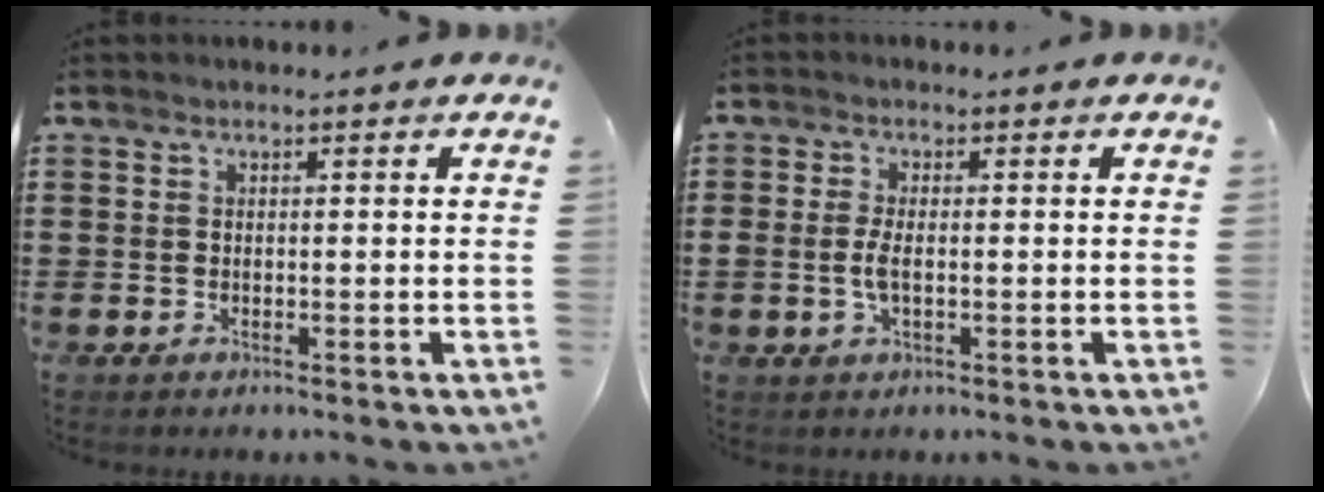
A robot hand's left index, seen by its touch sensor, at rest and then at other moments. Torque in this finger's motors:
{"motor_torque": [0.48, 0.01, 0.13, 0.03]}